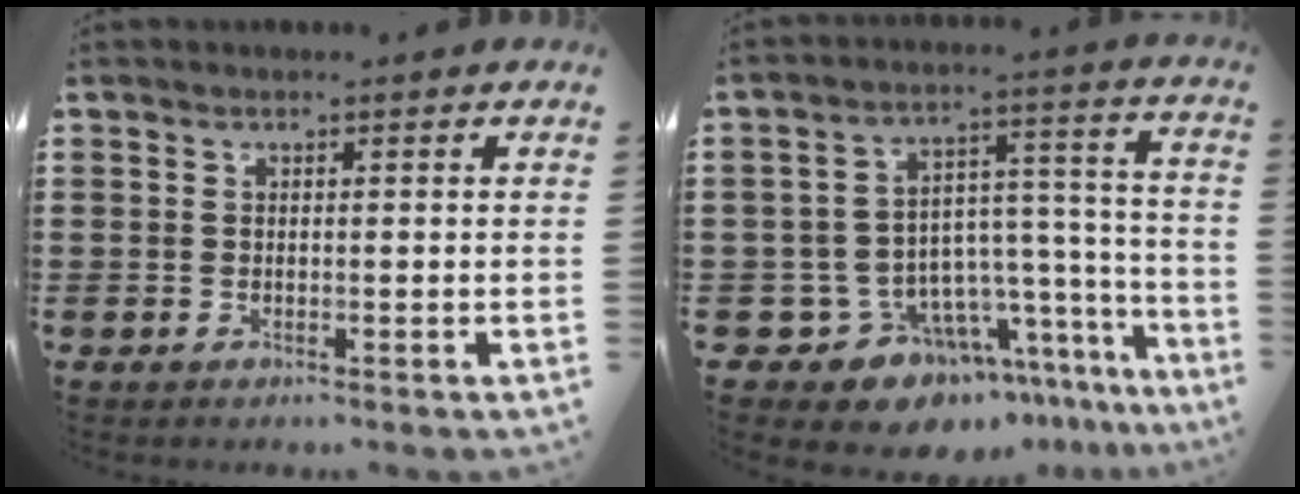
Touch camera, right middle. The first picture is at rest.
{"total": 10.0, "force": [-7.7, 5.9, 2.6], "torque": [-0.063, 0.014, -0.134]}